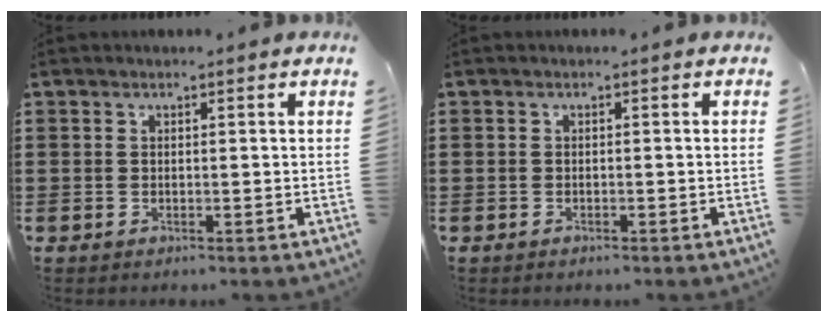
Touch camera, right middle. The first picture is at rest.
{"total": 0.6, "force": [-0.6, 0.3, 0.0], "torque": [-0.001, 0.002, -0.013]}